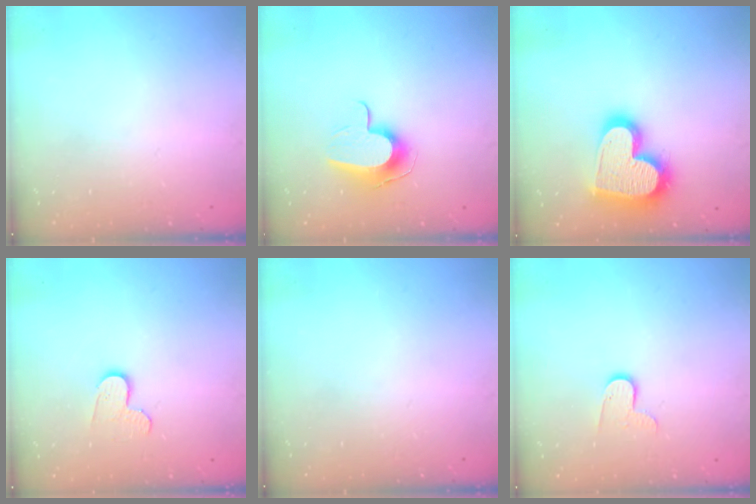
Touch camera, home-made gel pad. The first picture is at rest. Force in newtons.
{"total": 10.0, "press": 10.0, "slide": 1.2}
{"total": 21.5, "press": 21.4, "slide": 1.5}
{"total": 6.3, "press": 6.3, "slide": 0.5}
{"total": 0.0}
{"total": 7.2, "press": 7.2, "slide": 0.3}